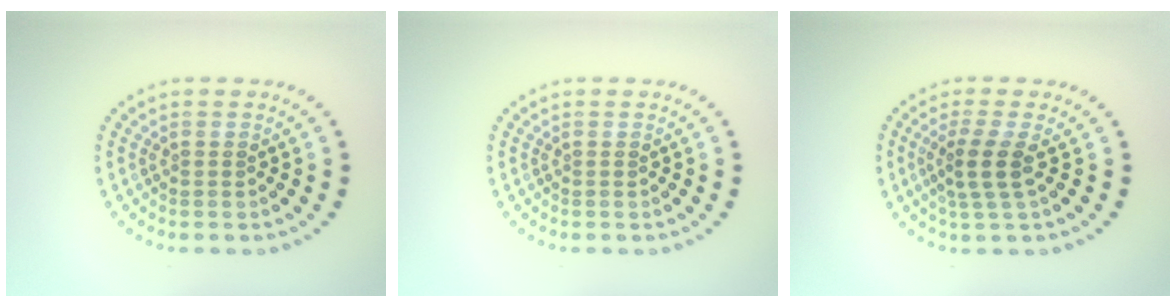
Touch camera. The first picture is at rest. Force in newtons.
{"total": 0.0}
{"total": 2.6, "press": 2.0, "slide": 1.6}